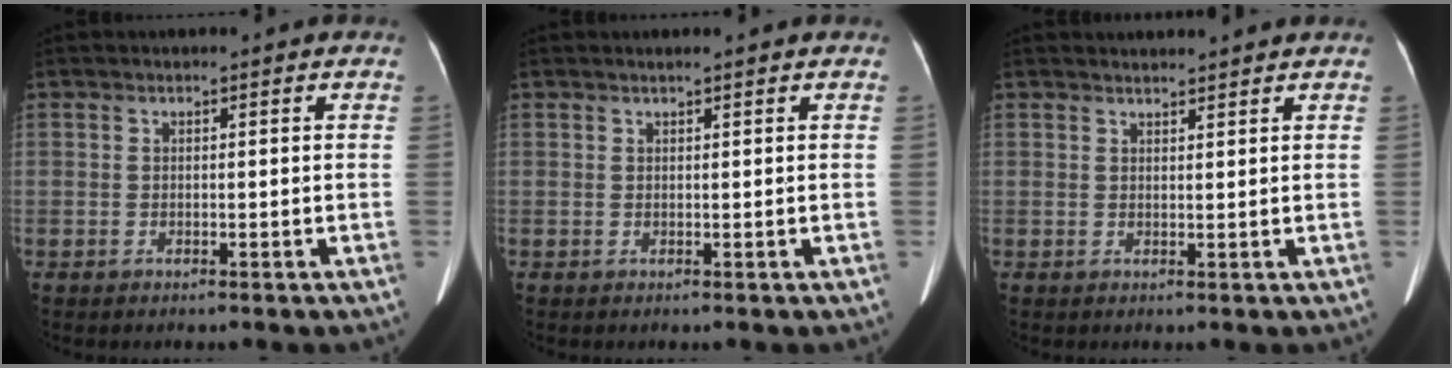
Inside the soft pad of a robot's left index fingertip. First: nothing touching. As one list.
[{"total": 0.7, "force": [0.6, -0.1, 0.3], "torque": [-0.012, 0.004, 0.014]}, {"total": 2.8, "force": [2.8, 0.1, 0.3], "torque": [-0.009, 0.012, 0.038]}]